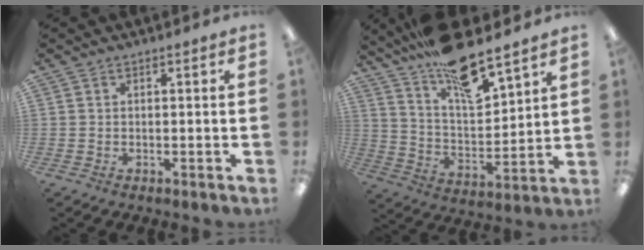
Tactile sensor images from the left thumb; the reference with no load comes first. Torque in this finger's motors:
{"motor_torque": [2.06, 1.04, 1.36, -1.42, 0.13]}